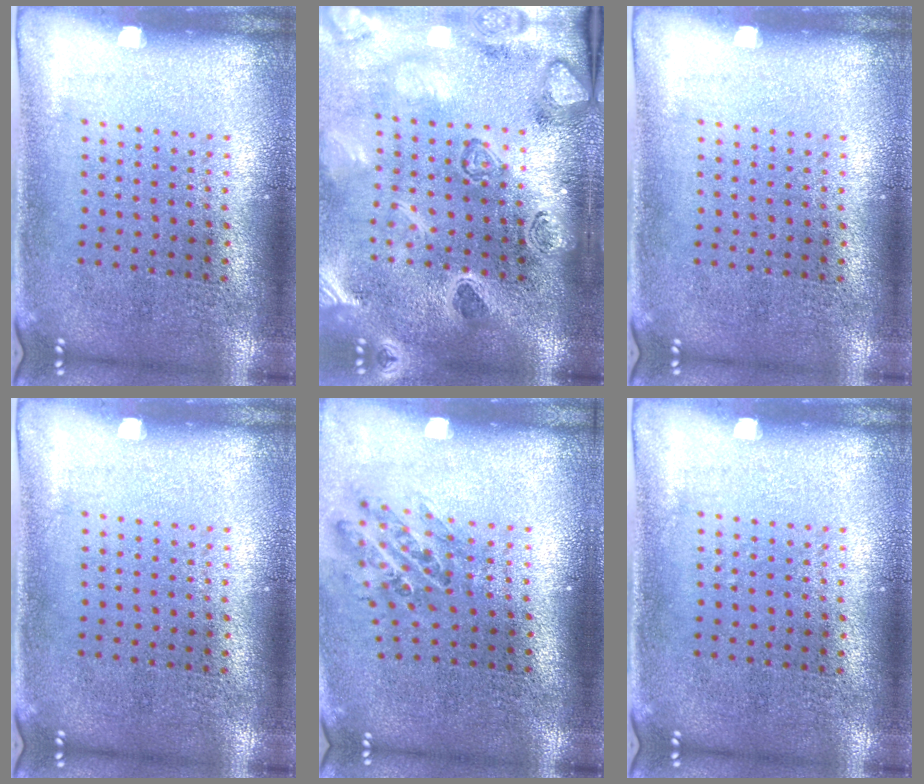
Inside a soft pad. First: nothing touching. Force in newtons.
{"total": 4.2, "press": 3.2, "slide": 2.7}
{"total": 0.0}
{"total": 0.0}
{"total": 1.1, "press": 1.0, "slide": 0.4}
{"total": 0.0}